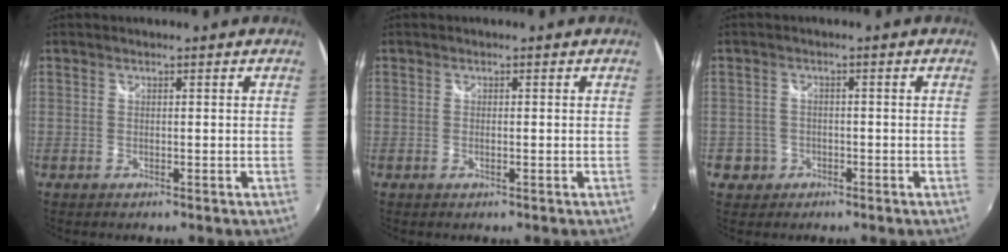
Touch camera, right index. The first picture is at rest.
{"total": 0.8, "force": [-0.2, 0.1, 0.8], "torque": [-0.015, 0.001, -0.005]}
{"total": 3.6, "force": [-1.4, 3.3, 0.5], "torque": [-0.024, 0.008, -0.024]}